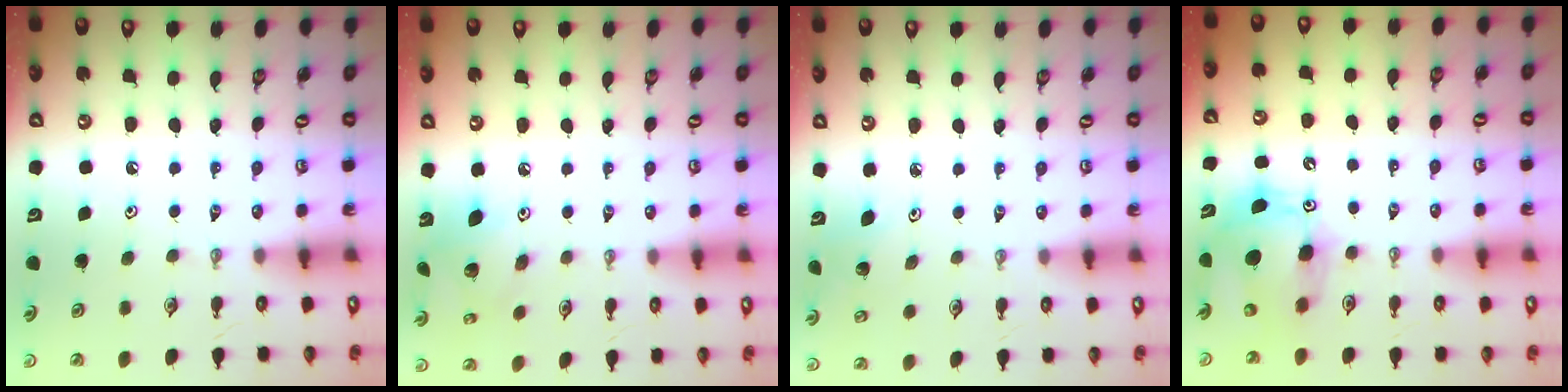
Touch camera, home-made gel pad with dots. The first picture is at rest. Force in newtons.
{"total": 9.3, "press": 9.3, "slide": 0.7}
{"total": 2.8, "press": 2.8, "slide": 0.4}
{"total": 12.5, "press": 12.2, "slide": 2.4}